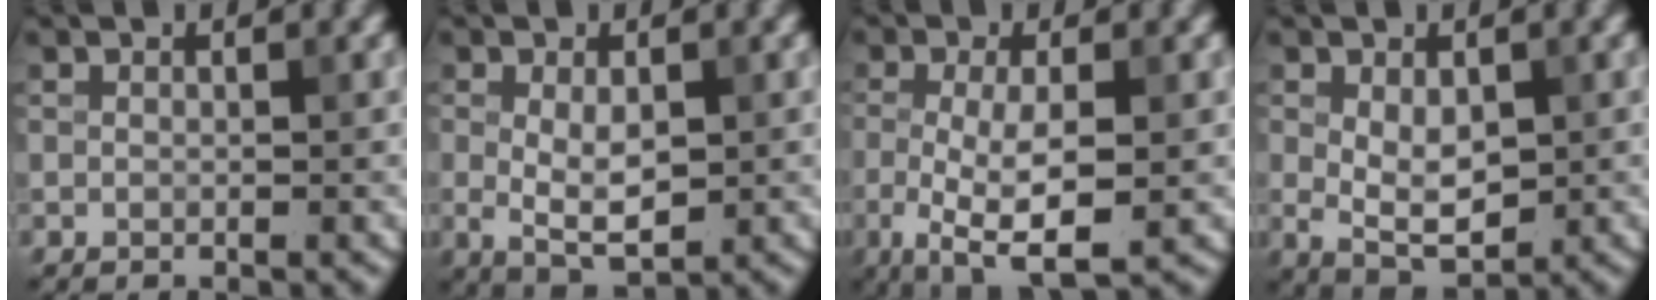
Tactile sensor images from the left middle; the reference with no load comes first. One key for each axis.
{"total": 4.0, "fx": -0.1, "fy": 2.0, "fz": 3.4, "tx": -0.063, "ty": -0.004, "tz": 0.004}
{"total": 6.2, "fx": -1.5, "fy": 2.0, "fz": 5.7, "tx": -0.116, "ty": -0.014, "tz": -0.023}
{"total": 4.4, "fx": 0.1, "fy": 2.6, "fz": 3.5, "tx": -0.064, "ty": -0.004, "tz": 0.009}